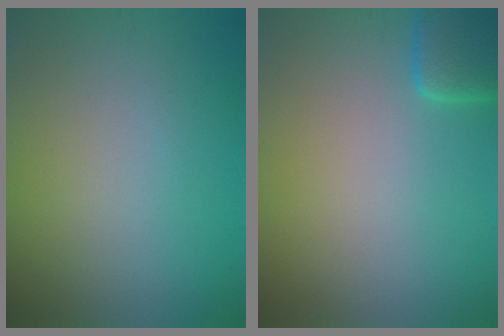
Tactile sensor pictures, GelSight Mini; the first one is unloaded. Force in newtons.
{"total": 3.3, "press": 3.3, "slide": 0.4}